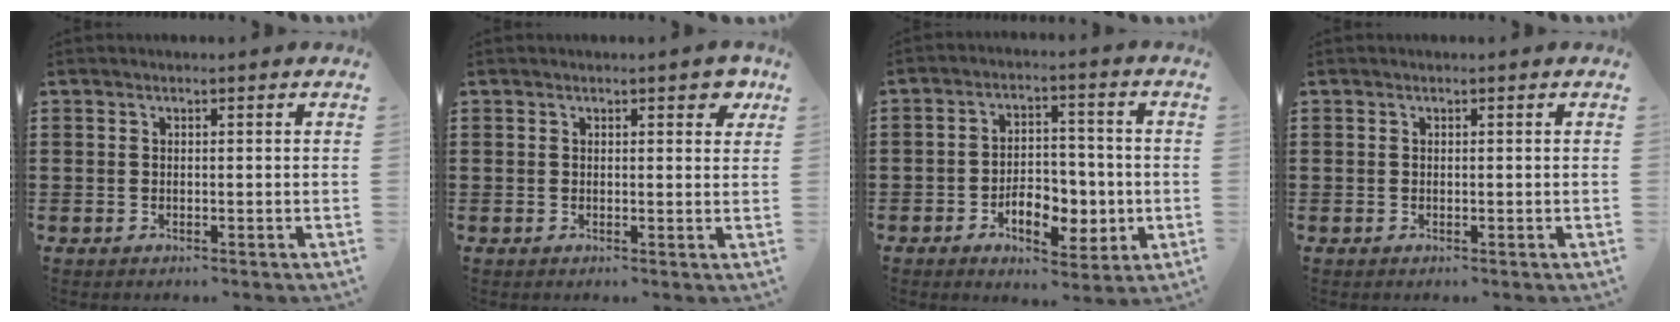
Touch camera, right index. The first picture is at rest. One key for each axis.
{"total": 2.3, "fx": 1.4, "fy": 1.1, "fz": 1.5, "tx": -0.010, "ty": 0.000, "tz": 0.018}
{"total": 7.4, "fx": -2.4, "fy": 4.6, "fz": 5.3, "tx": -0.075, "ty": 0.010, "tz": -0.043}
{"total": 0.0}